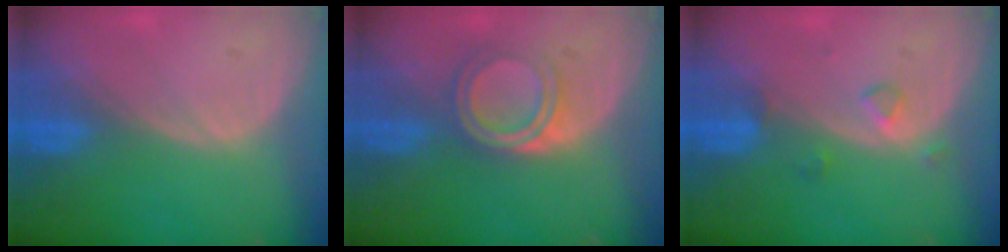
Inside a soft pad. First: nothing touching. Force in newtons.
{"total": 4.7, "press": 4.6, "slide": 0.9}
{"total": 2.1, "press": 2.1, "slide": 0.1}